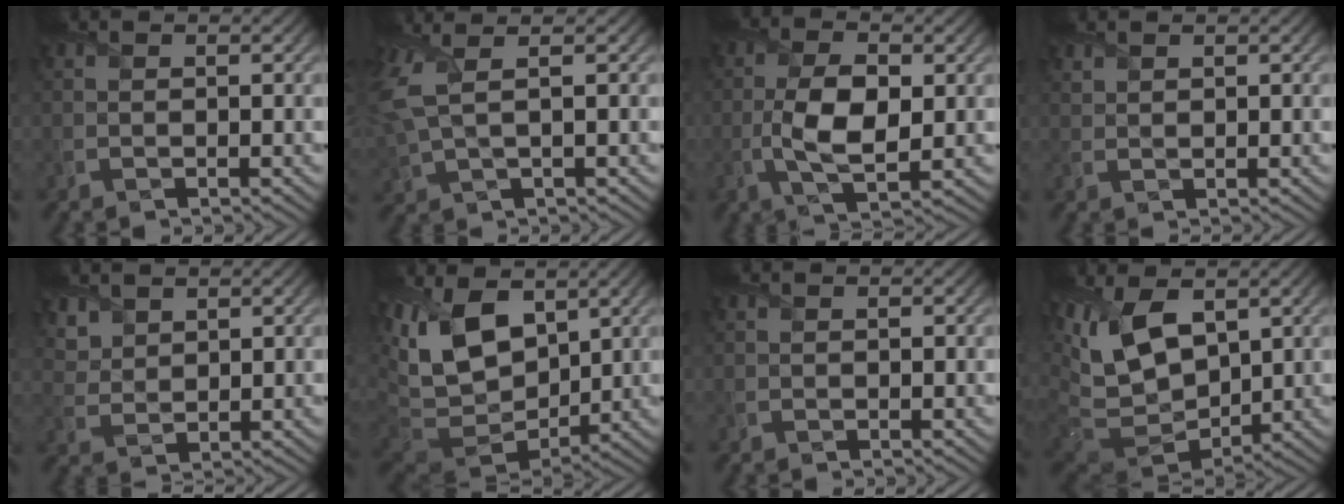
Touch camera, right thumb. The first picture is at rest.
{"total": 6.2, "force": [2.0, 2.4, 5.3], "torque": [-0.155, 0.008, 0.041]}
{"total": 7.4, "force": [-0.6, 3.4, 6.5], "torque": [-0.142, -0.003, -0.013]}
{"total": 1.0, "force": [1.0, 0.1, 0.2], "torque": [-0.010, 0.000, 0.025]}
{"total": 3.4, "force": [2.7, 1.8, 1.0], "torque": [-0.035, -0.003, 0.068]}
{"total": 15.9, "force": [4.3, 9.7, 11.8], "torque": [-0.274, -0.002, 0.083]}
{"total": 0.0}
{"total": 14.1, "force": [3.7, 8.2, 11.0], "torque": [-0.258, -0.007, 0.070]}